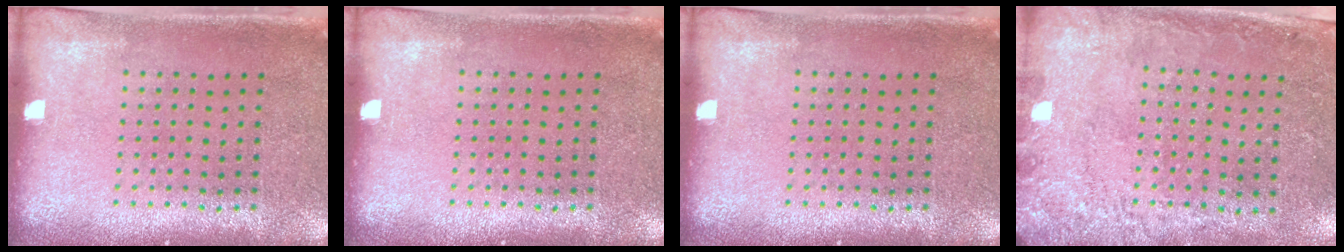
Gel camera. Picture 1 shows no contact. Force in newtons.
{"total": 0.0}
{"total": 0.0}
{"total": 2.8, "press": 2.0, "slide": 1.9}